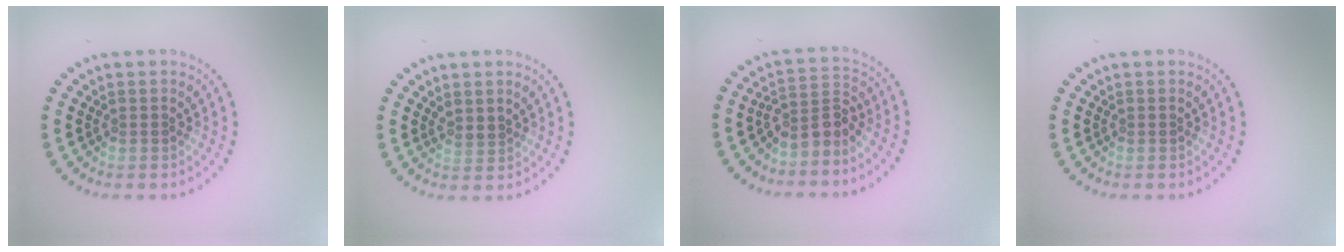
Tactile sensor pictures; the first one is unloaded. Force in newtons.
{"total": 0.8, "press": 0.5, "slide": 0.6}
{"total": 2.7, "press": 1.9, "slide": 1.9}
{"total": 0.0}